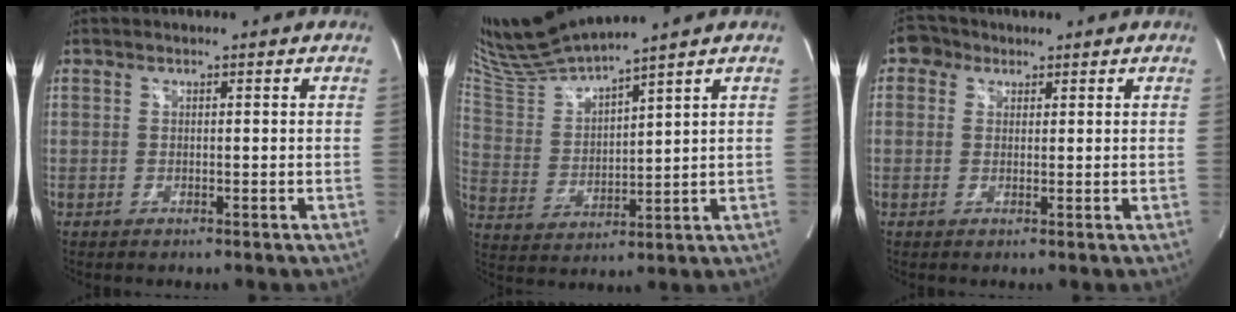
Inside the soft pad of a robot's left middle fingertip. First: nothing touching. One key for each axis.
{"total": 11.7, "fx": 10.9, "fy": -1.0, "fz": 4.1, "tx": -0.099, "ty": 0.004, "tz": 0.225}
{"total": 3.0, "fx": 1.5, "fy": 2.5, "fz": 0.7, "tx": -0.015, "ty": 0.011, "tz": 0.023}